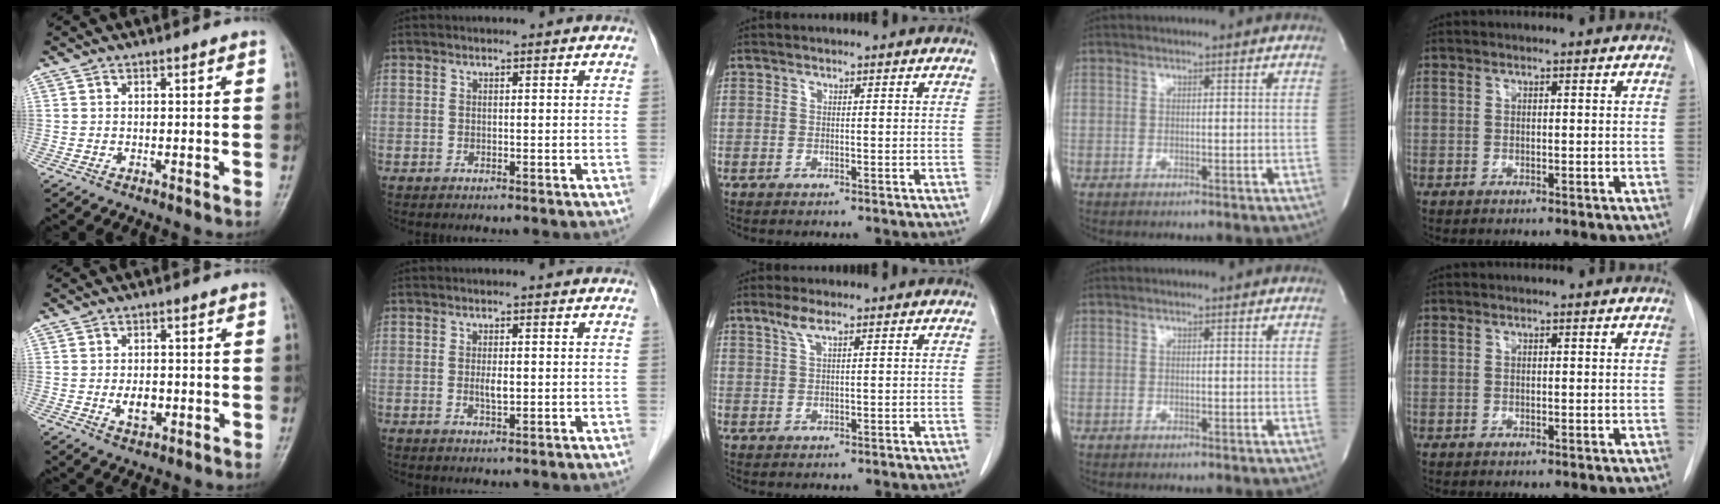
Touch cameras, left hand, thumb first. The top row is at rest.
{"thumb": {"total": 4.1, "force": [-0.8, 2.5, 3.1], "torque": [-0.047, -0.001, -0.009]}, "index": {"total": 2.0, "force": [0.0, 0.6, 1.9], "torque": [-0.038, -0.001, 0.001]}, "middle": {"total": 2.3, "force": [1.4, 0.1, 1.7], "torque": [-0.046, 0.008, 0.034]}}